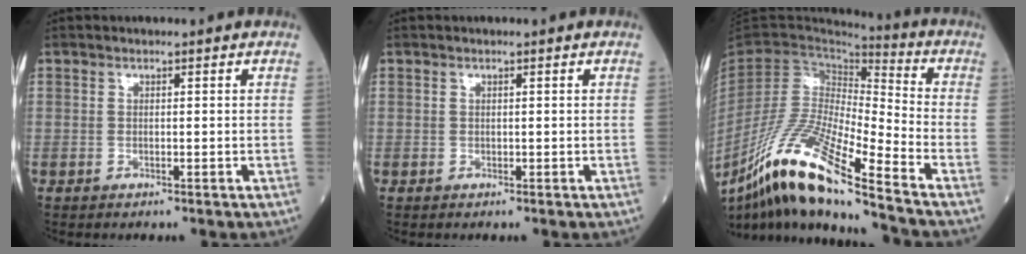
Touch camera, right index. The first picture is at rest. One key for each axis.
{"total": 0.0}
{"total": 18.9, "fx": -12.7, "fy": 0.8, "fz": 13.9, "tx": -0.284, "ty": -0.033, "tz": -0.234}